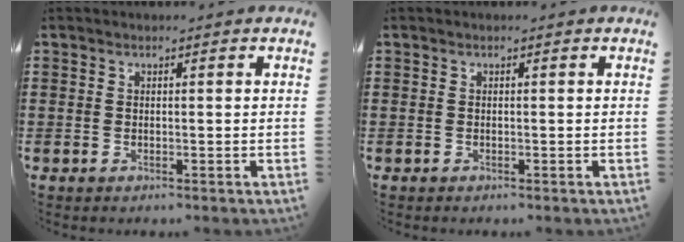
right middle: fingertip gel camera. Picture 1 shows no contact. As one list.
[{"total": 0.0}]